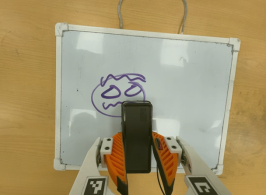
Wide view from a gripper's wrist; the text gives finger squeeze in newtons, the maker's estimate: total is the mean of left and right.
{"total": 4.5, "left": 3.4, "right": 5.6}